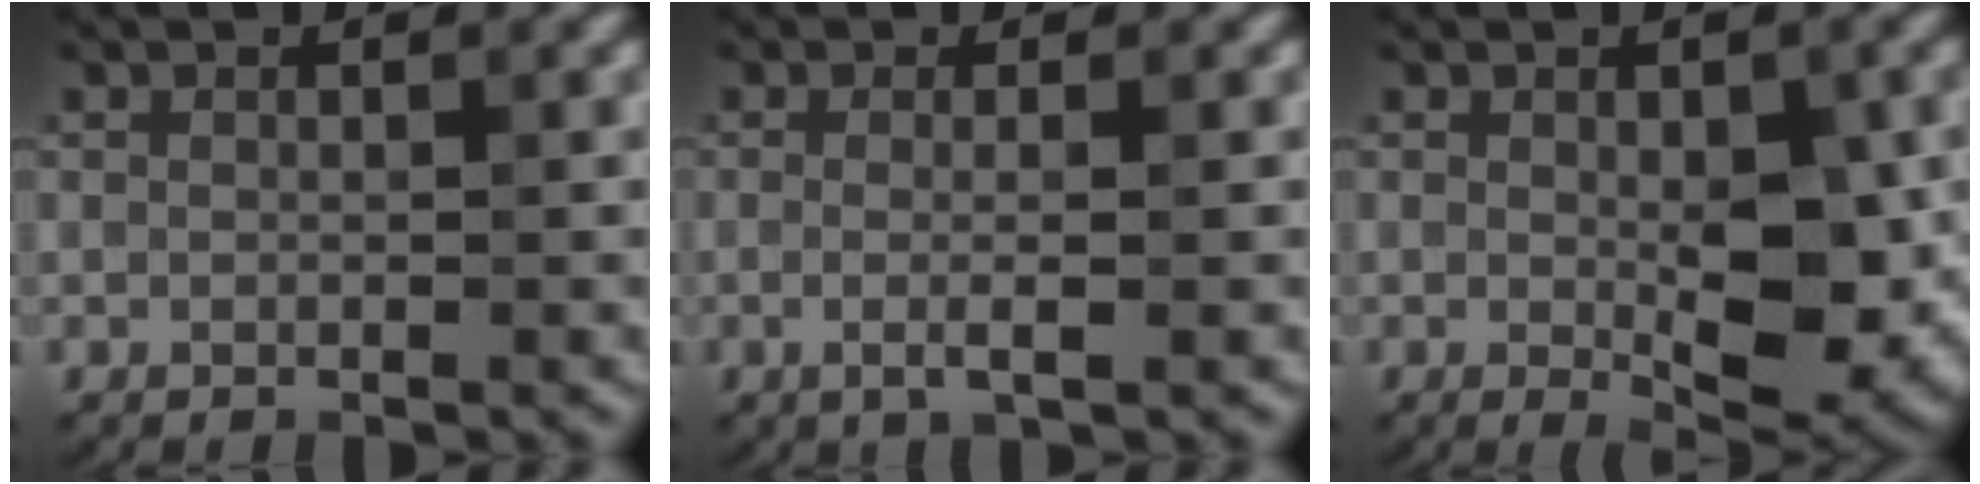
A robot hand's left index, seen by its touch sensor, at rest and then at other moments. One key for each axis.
{"total": 2.5, "fx": -0.2, "fy": 0.7, "fz": 2.4, "tx": -0.039, "ty": -0.007, "tz": -0.010}
{"total": 6.9, "fx": -0.6, "fy": 2.6, "fz": 6.3, "tx": -0.091, "ty": -0.013, "tz": -0.001}